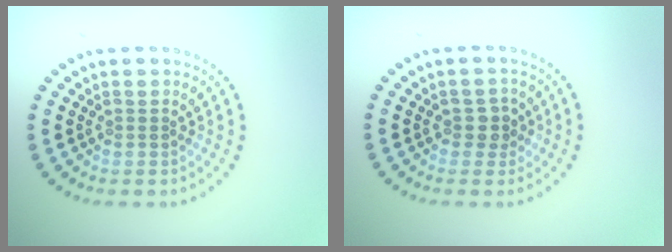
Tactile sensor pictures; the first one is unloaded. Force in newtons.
{"total": 1.4, "press": 1.4, "slide": 0.5}